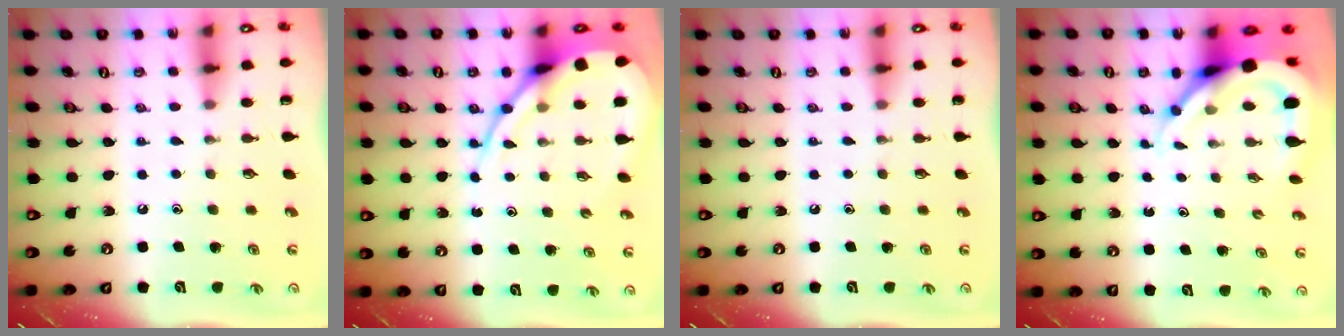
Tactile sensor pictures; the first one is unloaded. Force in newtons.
{"total": 11.3, "press": 11.3, "slide": 1.0}
{"total": 0.0}
{"total": 8.8, "press": 8.8, "slide": 0.8}